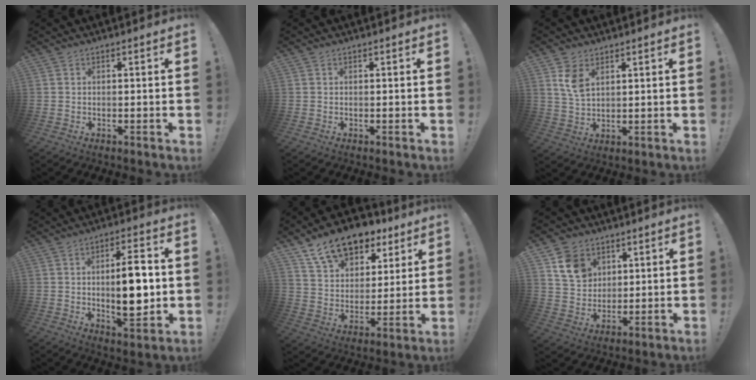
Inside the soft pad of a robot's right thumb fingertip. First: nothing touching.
{"total": 0.0}
{"total": 6.0, "force": [3.1, 3.5, 3.8], "torque": [-0.058, -0.016, 0.057]}
{"total": 13.1, "force": [0.4, 4.6, 12.3], "torque": [-0.199, -0.008, -0.005]}
{"total": 15.6, "force": [11.2, 8.8, 6.4], "torque": [-0.104, -0.071, 0.206]}
{"total": 10.6, "force": [5.5, 8.1, 4.0], "torque": [-0.056, -0.023, 0.109]}